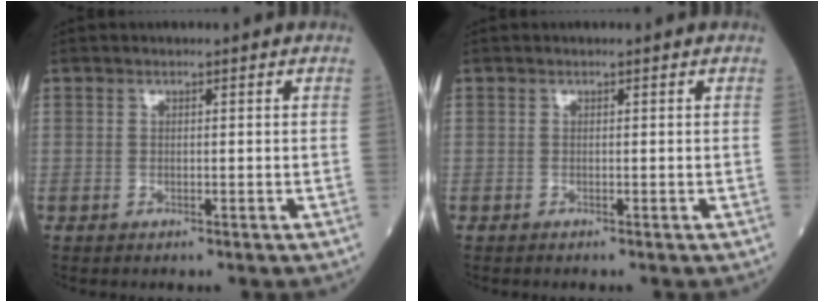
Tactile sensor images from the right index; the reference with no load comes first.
{"total": 0.0}